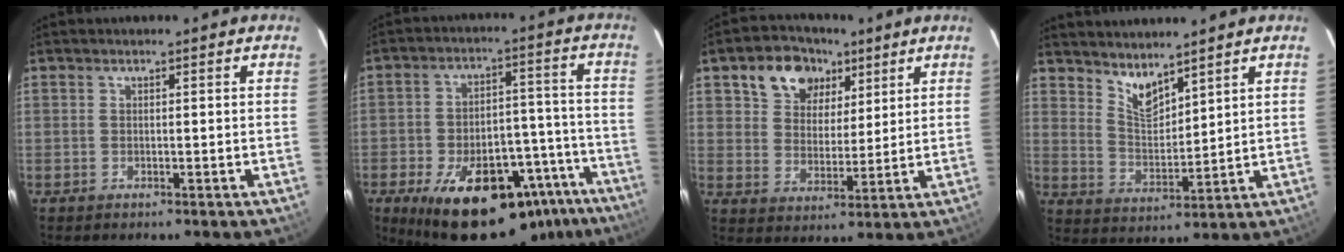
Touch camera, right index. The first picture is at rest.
{"total": 25.8, "force": [-16.9, 12.1, 15.3], "torque": [-0.243, 0.020, -0.214]}
{"total": 10.7, "force": [5.7, 7.9, 4.4], "torque": [-0.093, 0.031, 0.102]}
{"total": 6.5, "force": [5.3, 2.0, 3.1], "torque": [-0.052, -0.007, 0.104]}